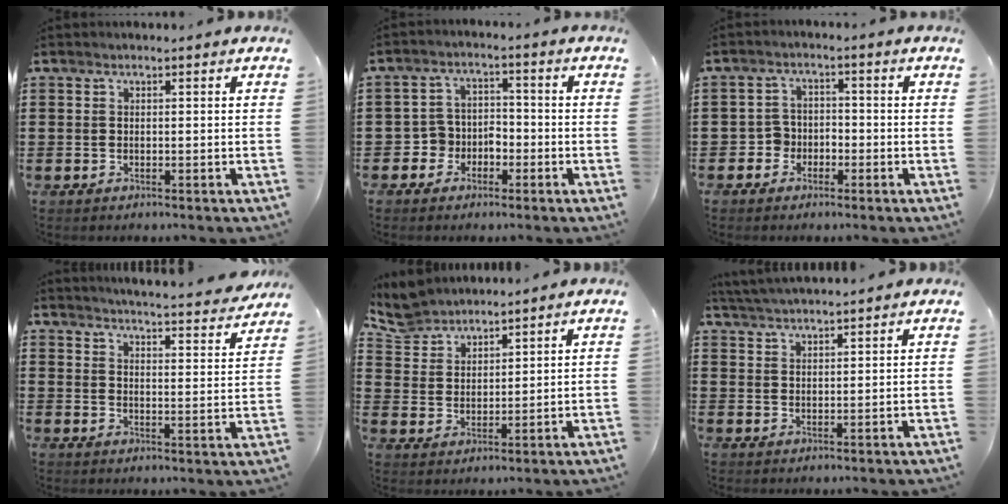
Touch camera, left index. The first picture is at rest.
{"total": 4.1, "force": [-2.6, 3.1, 0.5], "torque": [-0.021, 0.010, -0.057]}
{"total": 3.2, "force": [-2.0, 2.3, 0.6], "torque": [-0.021, 0.007, -0.046]}
{"total": 4.4, "force": [4.3, -0.7, 0.7], "torque": [-0.027, -0.037, 0.070]}
{"total": 5.5, "force": [5.2, 1.5, 0.5], "torque": [-0.035, -0.014, 0.099]}
{"total": 3.0, "force": [3.0, -0.3, 0.4], "torque": [-0.017, -0.008, 0.057]}